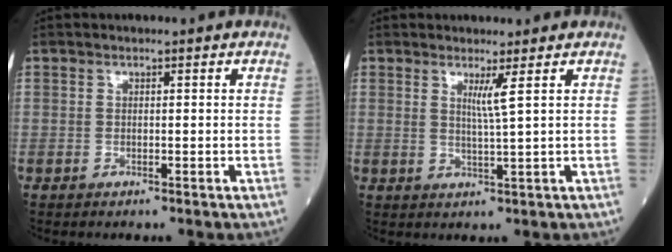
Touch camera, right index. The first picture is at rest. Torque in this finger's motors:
{"motor_torque": [0.11, 0.08, -0.06, 0.01]}